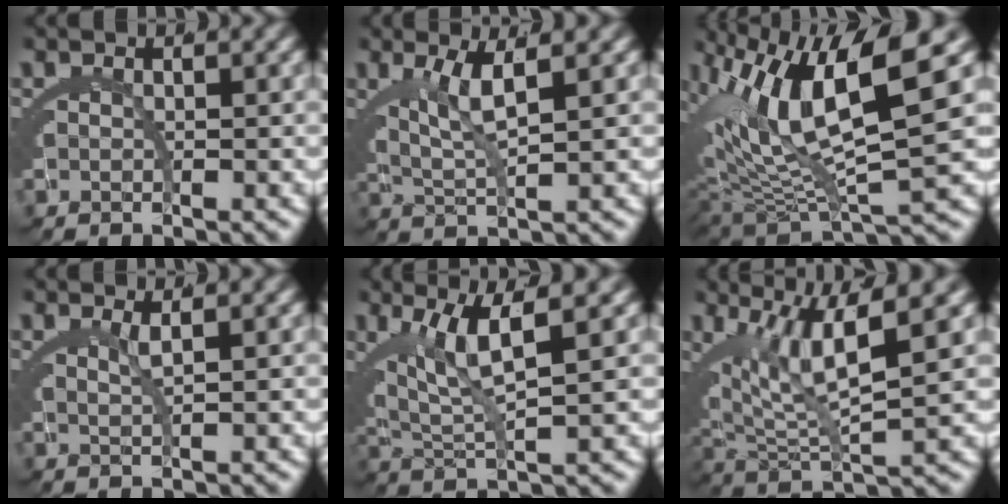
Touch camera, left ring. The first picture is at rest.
{"total": 3.6, "force": [1.3, 1.2, 3.2], "torque": [-0.059, -0.008, 0.031]}
{"total": 12.2, "force": [1.8, 6.8, 10.0], "torque": [-0.189, -0.016, 0.038]}
{"total": 1.3, "force": [0.8, -0.5, 0.8], "torque": [-0.012, -0.007, 0.019]}
{"total": 6.2, "force": [2.2, 2.9, 5.1], "torque": [-0.094, -0.005, 0.043]}
{"total": 6.8, "force": [2.3, 2.7, 5.8], "torque": [-0.098, -0.001, 0.043]}